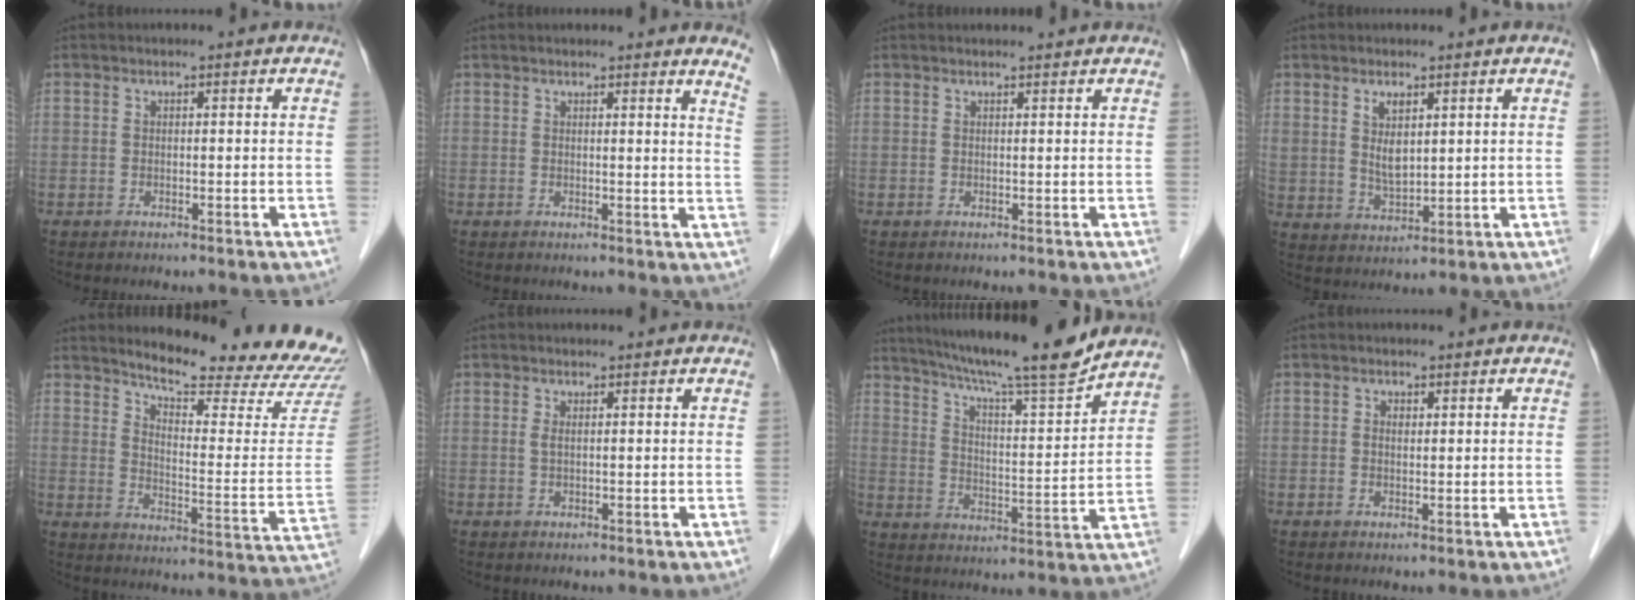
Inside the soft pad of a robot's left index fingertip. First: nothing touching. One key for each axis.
{"total": 5.4, "fx": 5.0, "fy": -0.5, "fz": 2.0, "tx": -0.020, "ty": -0.025, "tz": 0.031}
{"total": 2.5, "fx": 2.4, "fy": 0.0, "fz": 0.5, "tx": -0.008, "ty": 0.015, "tz": 0.031}
{"total": 4.5, "fx": 2.0, "fy": 1.9, "fz": 3.6, "tx": -0.075, "ty": -0.005, "tz": 0.046}
{"total": 20.7, "fx": 19.4, "fy": 1.6, "fz": 7.1, "tx": -0.099, "ty": -0.108, "tz": 0.235}
{"total": 0.7, "fx": 0.2, "fy": 0.1, "fz": 0.7, "tx": -0.022, "ty": -0.002, "tz": 0.003}
{"total": 16.2, "fx": 14.4, "fy": -0.7, "fz": 7.4, "tx": -0.123, "ty": -0.016, "tz": 0.217}
{"total": 0.8, "fx": 0.2, "fy": 0.5, "fz": 0.6, "tx": -0.015, "ty": 0.000, "tz": 0.004}